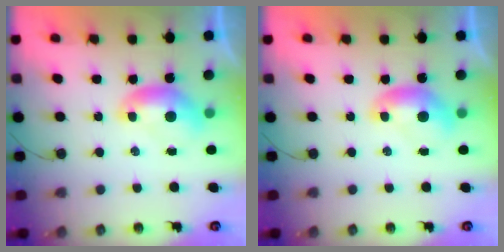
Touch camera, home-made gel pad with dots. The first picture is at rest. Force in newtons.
{"total": 0.0}